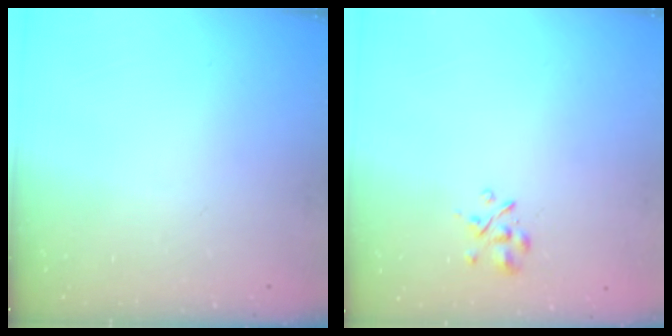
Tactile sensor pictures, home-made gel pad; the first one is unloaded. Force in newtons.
{"total": 2.7, "press": 2.5, "slide": 1.0}